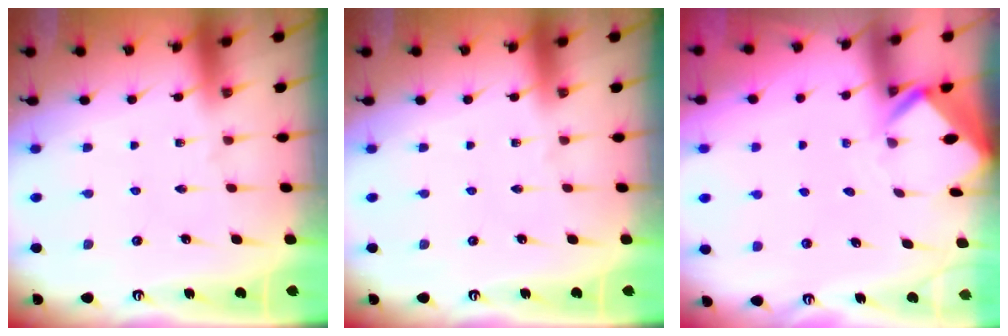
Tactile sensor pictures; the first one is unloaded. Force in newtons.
{"total": 0.0}
{"total": 2.8, "press": 2.8, "slide": 0.2}